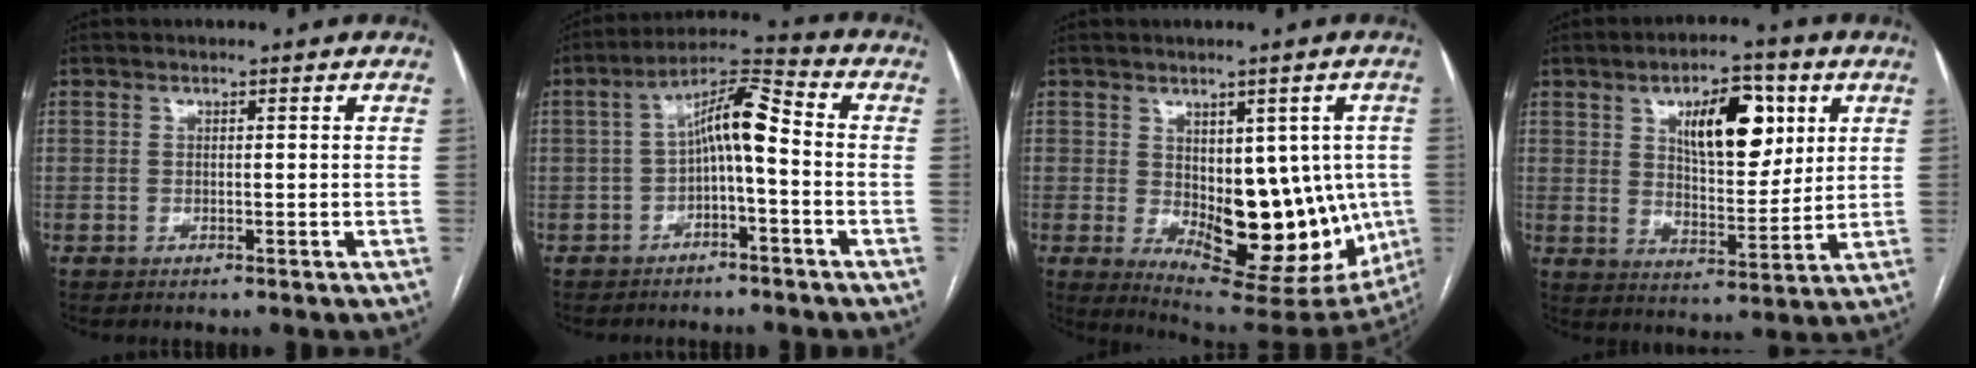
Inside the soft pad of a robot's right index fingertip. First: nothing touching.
{"total": 8.3, "force": [-0.8, 1.7, 8.0], "torque": [-0.141, 0.036, -0.017]}
{"total": 17.4, "force": [-2.0, 8.4, 15.1], "torque": [-0.184, -0.004, 0.001]}
{"total": 12.4, "force": [4.9, 5.1, 10.2], "torque": [-0.158, 0.011, 0.083]}